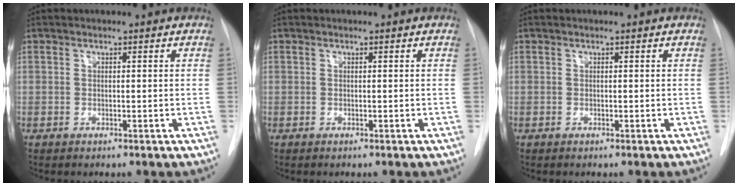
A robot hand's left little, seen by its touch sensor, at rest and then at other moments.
{"total": 0.0}
{"total": 0.0}